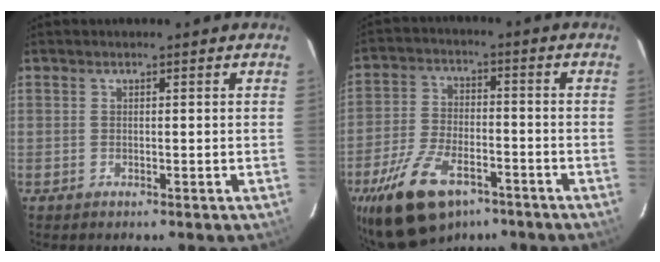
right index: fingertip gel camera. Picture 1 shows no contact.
{"total": 15.7, "force": [-10.0, 7.9, 9.3], "torque": [-0.207, -0.019, -0.176]}